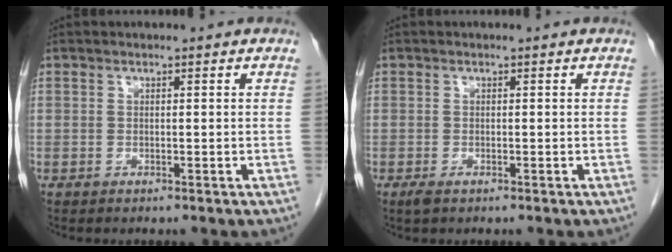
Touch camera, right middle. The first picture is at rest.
{"total": 1.2, "force": [-0.7, 0.4, 0.8], "torque": [-0.020, -0.003, -0.009]}